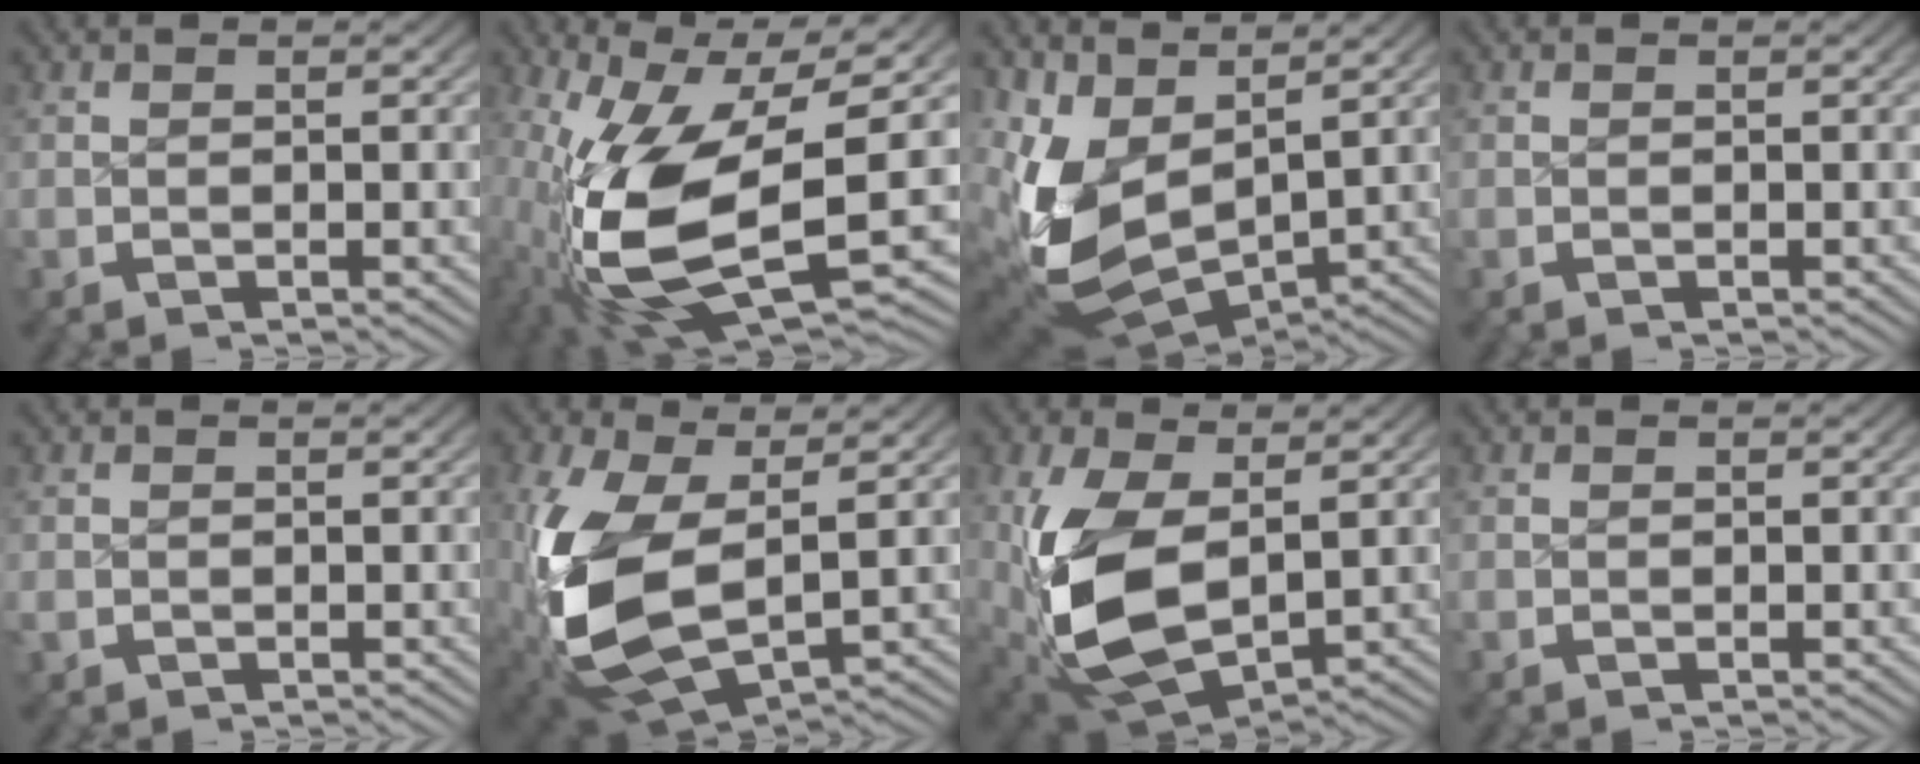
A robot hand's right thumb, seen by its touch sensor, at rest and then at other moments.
{"total": 16.4, "force": [-2.3, 10.0, 12.8], "torque": [-0.284, -0.080, 0.005]}
{"total": 12.2, "force": [-1.9, 9.5, 7.5], "torque": [-0.217, -0.093, 0.014]}
{"total": 0.8, "force": [-0.2, -0.2, -0.7], "torque": [0.007, -0.008, 0.000]}
{"total": 1.7, "force": [-0.3, 0.4, -1.6], "torque": [0.018, -0.017, 0.000]}
{"total": 11.0, "force": [-0.8, 7.6, 7.9], "torque": [-0.219, -0.069, 0.021]}
{"total": 9.8, "force": [-0.9, 7.1, 6.8], "torque": [-0.189, -0.071, 0.020]}
{"total": 1.4, "force": [-0.2, -0.1, -1.4], "torque": [0.019, -0.012, 0.001]}